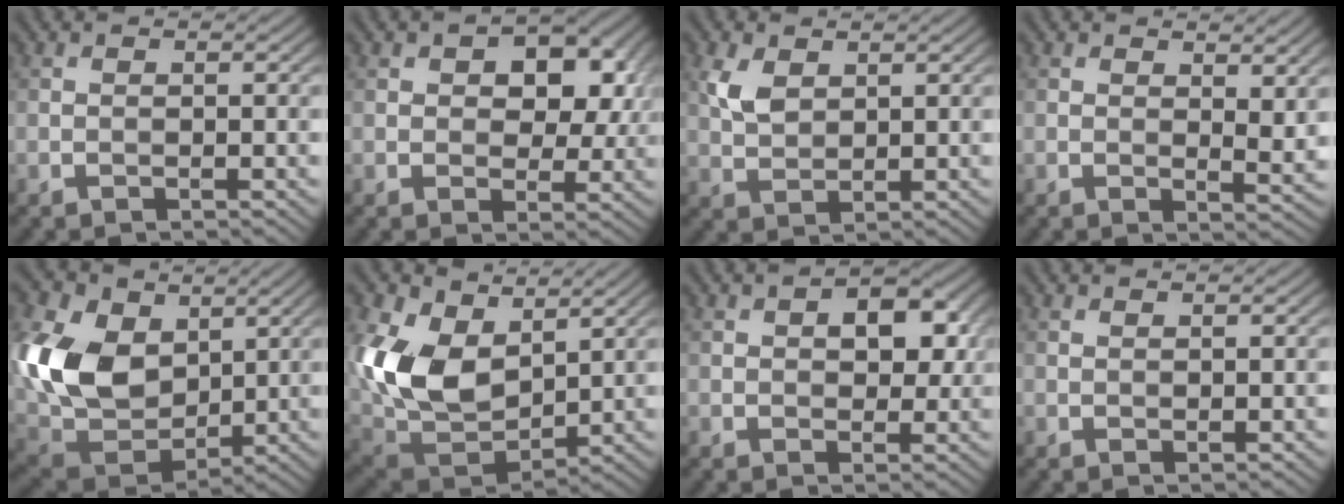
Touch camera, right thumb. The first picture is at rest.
{"total": 9.0, "force": [2.6, 5.7, 6.4], "torque": [-0.089, 0.000, 0.037]}
{"total": 3.8, "force": [1.7, 2.3, 2.4], "torque": [-0.064, 0.002, 0.035]}
{"total": 3.8, "force": [1.9, 1.5, 2.9], "torque": [-0.046, -0.009, 0.034]}
{"total": 14.6, "force": [3.6, 10.4, 9.6], "torque": [-0.253, 0.013, 0.065]}
{"total": 14.8, "force": [4.5, 9.7, 10.2], "torque": [-0.260, 0.002, 0.092]}
{"total": 6.1, "force": [1.8, 3.6, 4.5], "torque": [-0.066, 0.003, 0.025]}
{"total": 0.7, "force": [0.6, 0.0, 0.2], "torque": [-0.005, 0.001, 0.012]}